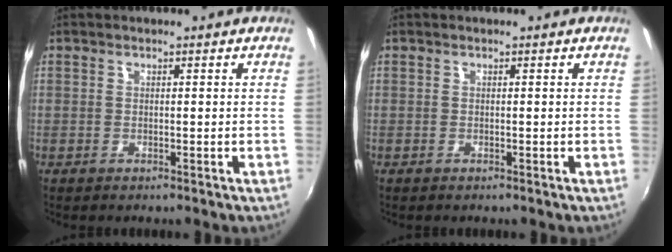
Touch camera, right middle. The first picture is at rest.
{"total": 0.0}